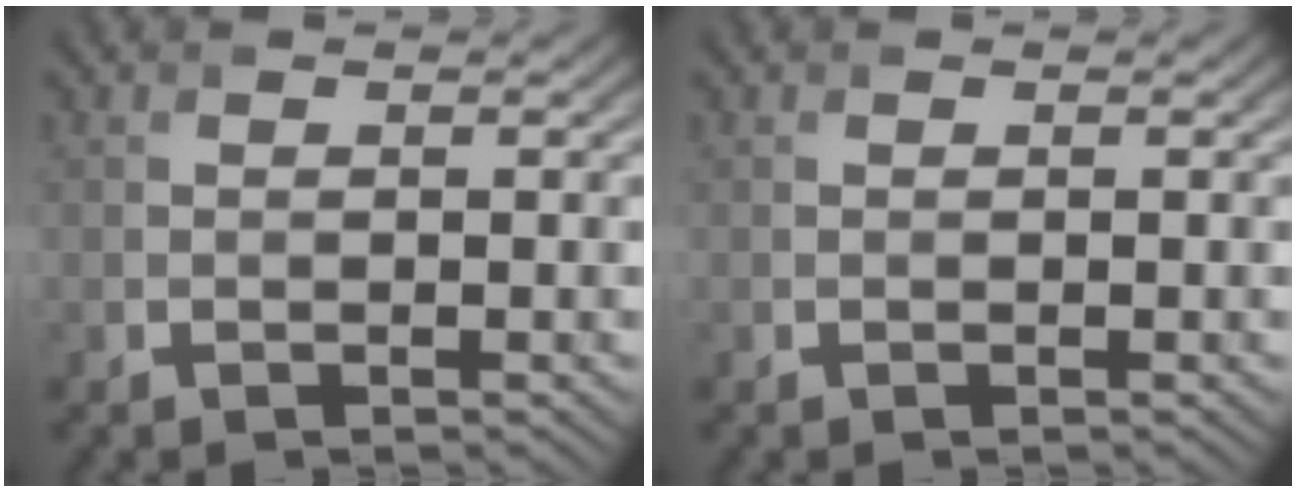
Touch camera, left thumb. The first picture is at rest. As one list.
[{"total": 0.0}]